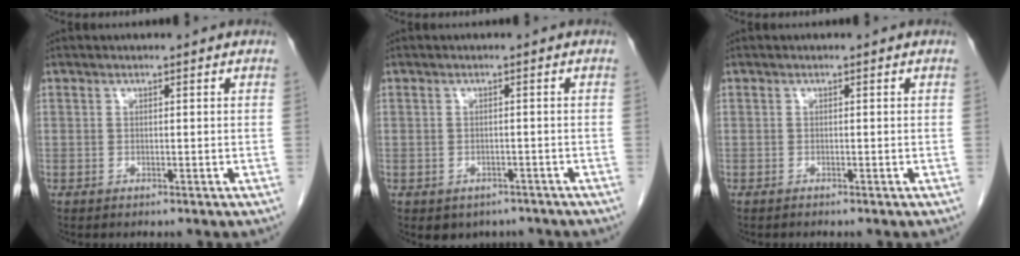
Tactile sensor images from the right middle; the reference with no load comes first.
{"total": 4.4, "force": [-3.4, 2.8, 0.7], "torque": [0.001, 0.011, -0.040]}
{"total": 0.0}